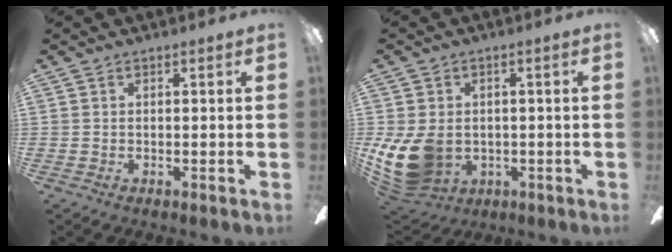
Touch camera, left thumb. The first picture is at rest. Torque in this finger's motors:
{"motor_torque": [0.48, 1.71, 0.64, -0.64, 0.14]}